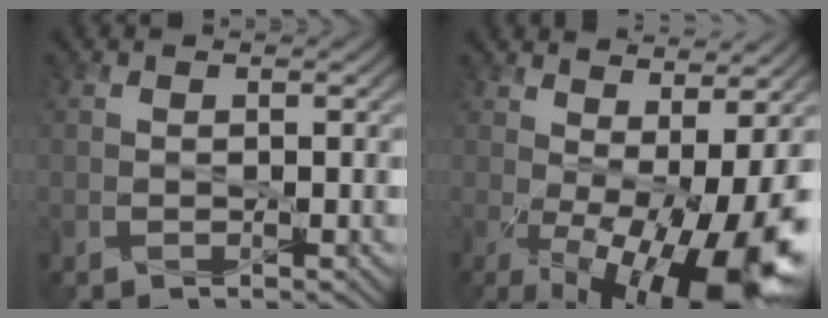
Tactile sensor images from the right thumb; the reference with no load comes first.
{"total": 15.2, "force": [-2.3, 6.1, 13.8], "torque": [-0.208, -0.021, -0.015]}